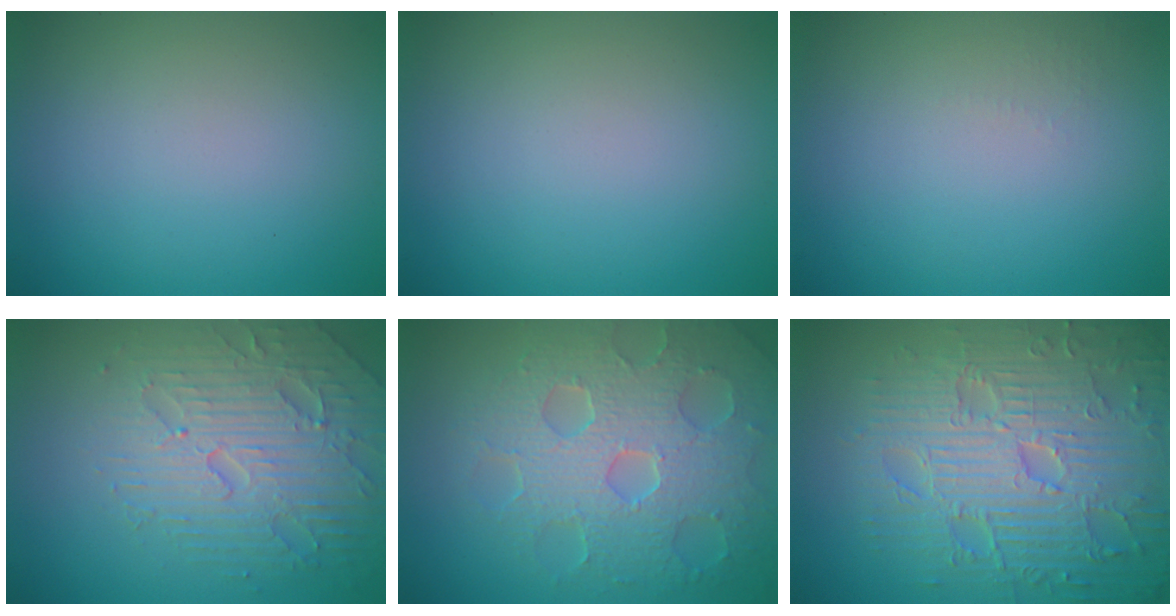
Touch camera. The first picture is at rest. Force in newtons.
{"total": 0.0}
{"total": 0.6, "press": 0.6, "slide": 0.3}
{"total": 5.1, "press": 4.9, "slide": 1.2}
{"total": 8.1, "press": 5.8, "slide": 5.8}
{"total": 9.4, "press": 6.9, "slide": 6.4}